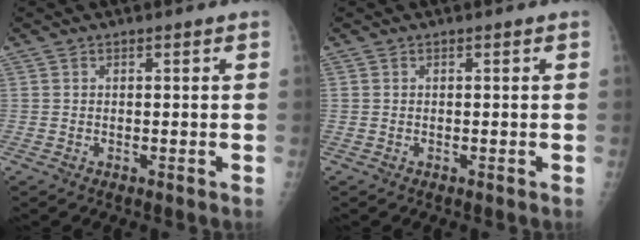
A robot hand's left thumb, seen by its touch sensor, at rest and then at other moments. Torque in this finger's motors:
{"motor_torque": [-0.01, 0.06, -0.01, 0.02, 0.00]}